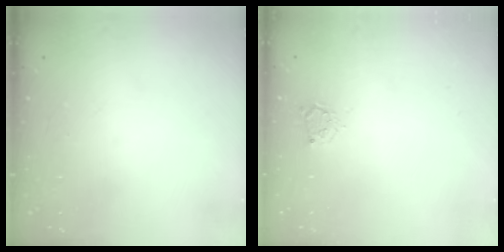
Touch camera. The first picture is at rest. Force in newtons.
{"total": 3.1, "press": 3.1, "slide": 0.4}